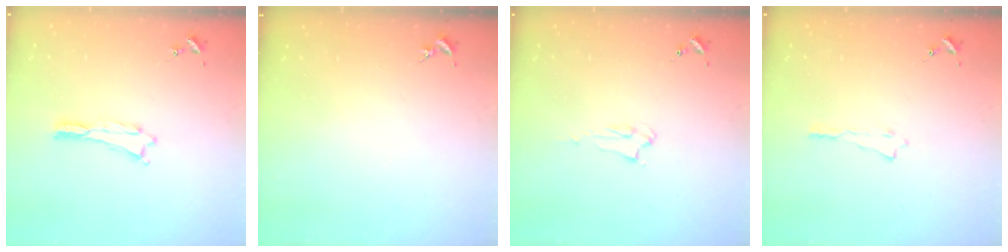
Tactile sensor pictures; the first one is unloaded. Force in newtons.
{"total": 0.0}
{"total": 2.2, "press": 2.2, "slide": 0.2}
{"total": 0.0}